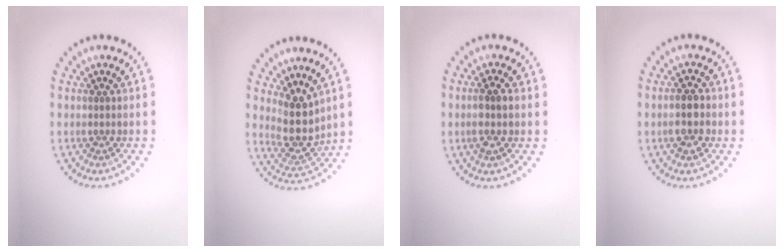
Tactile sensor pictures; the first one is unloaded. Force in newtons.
{"total": 3.8, "press": 3.0, "slide": 2.3}
{"total": 2.0, "press": 1.8, "slide": 0.8}
{"total": 2.6, "press": 2.5, "slide": 0.6}